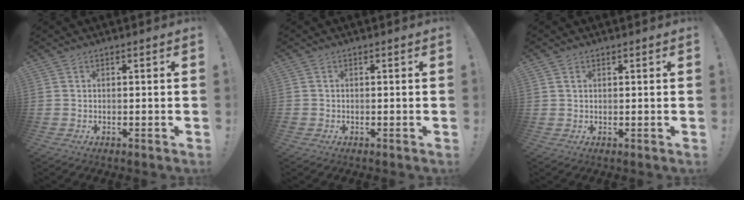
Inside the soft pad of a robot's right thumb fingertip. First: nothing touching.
{"total": 0.8, "force": [-0.3, 0.7, 0.0], "torque": [-0.007, 0.005, -0.004]}
{"total": 1.0, "force": [0.6, 0.6, 0.5], "torque": [-0.010, 0.001, 0.011]}